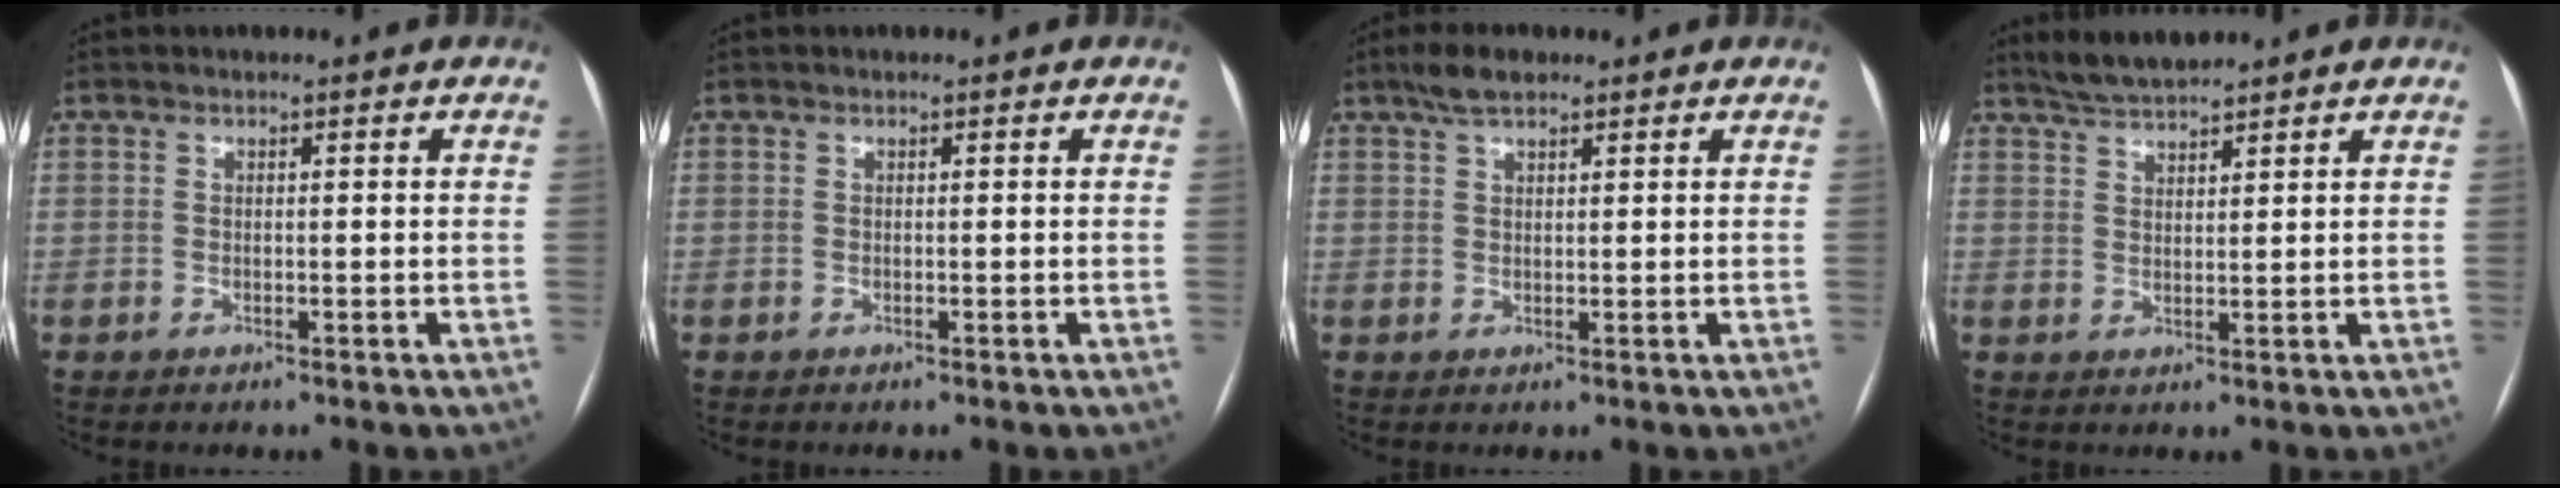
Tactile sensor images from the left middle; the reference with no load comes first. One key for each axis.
{"total": 0.0}
{"total": 3.7, "fx": 2.8, "fy": 1.2, "fz": 2.2, "tx": -0.052, "ty": 0.011, "tz": 0.053}
{"total": 4.7, "fx": 4.4, "fy": 0.1, "fz": 1.6, "tx": -0.039, "ty": 0.013, "tz": 0.088}